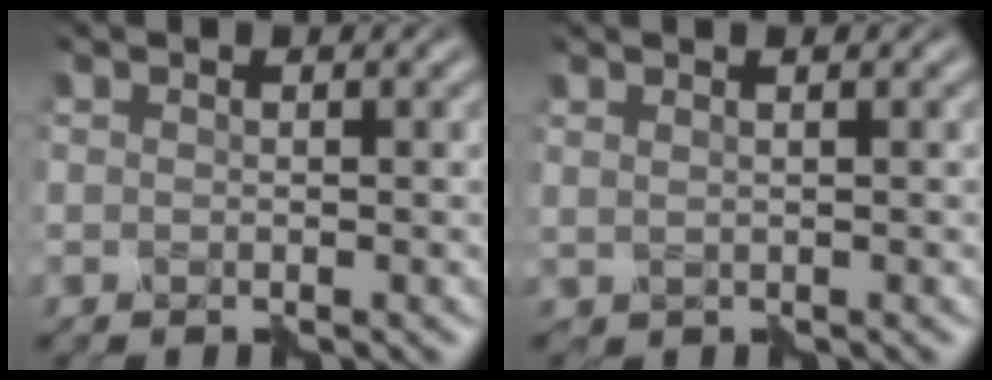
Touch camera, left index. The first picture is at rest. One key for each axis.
{"total": 1.4, "fx": 0.9, "fy": 0.3, "fz": 0.9, "tx": -0.014, "ty": -0.002, "tz": 0.014}